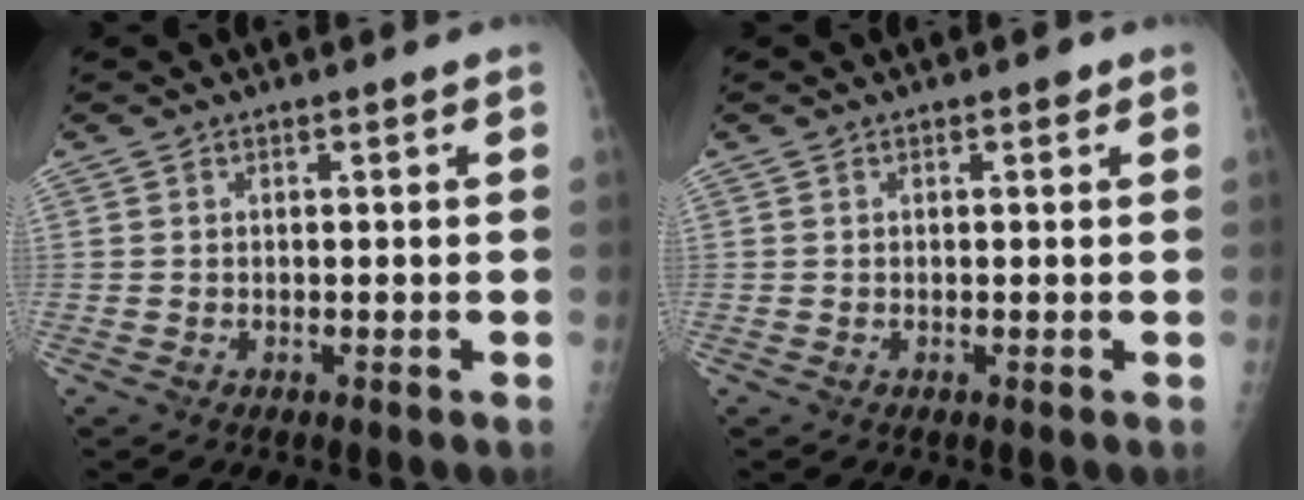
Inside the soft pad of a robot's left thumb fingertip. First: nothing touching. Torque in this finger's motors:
{"motor_torque": [0.06, -0.10, 0.00, 0.10, 0.00]}